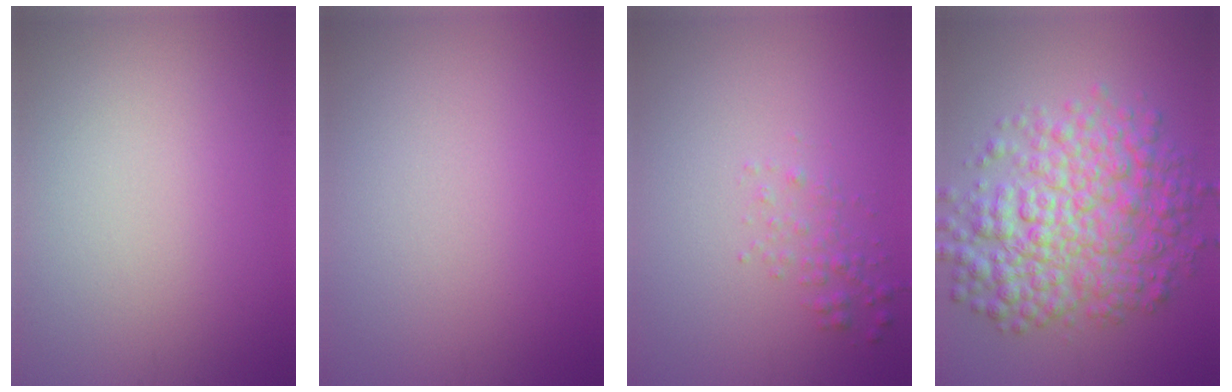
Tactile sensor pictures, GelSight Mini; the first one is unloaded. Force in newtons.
{"total": 0.0}
{"total": 1.5, "press": 1.5, "slide": 0.1}
{"total": 8.6, "press": 8.6, "slide": 0.1}